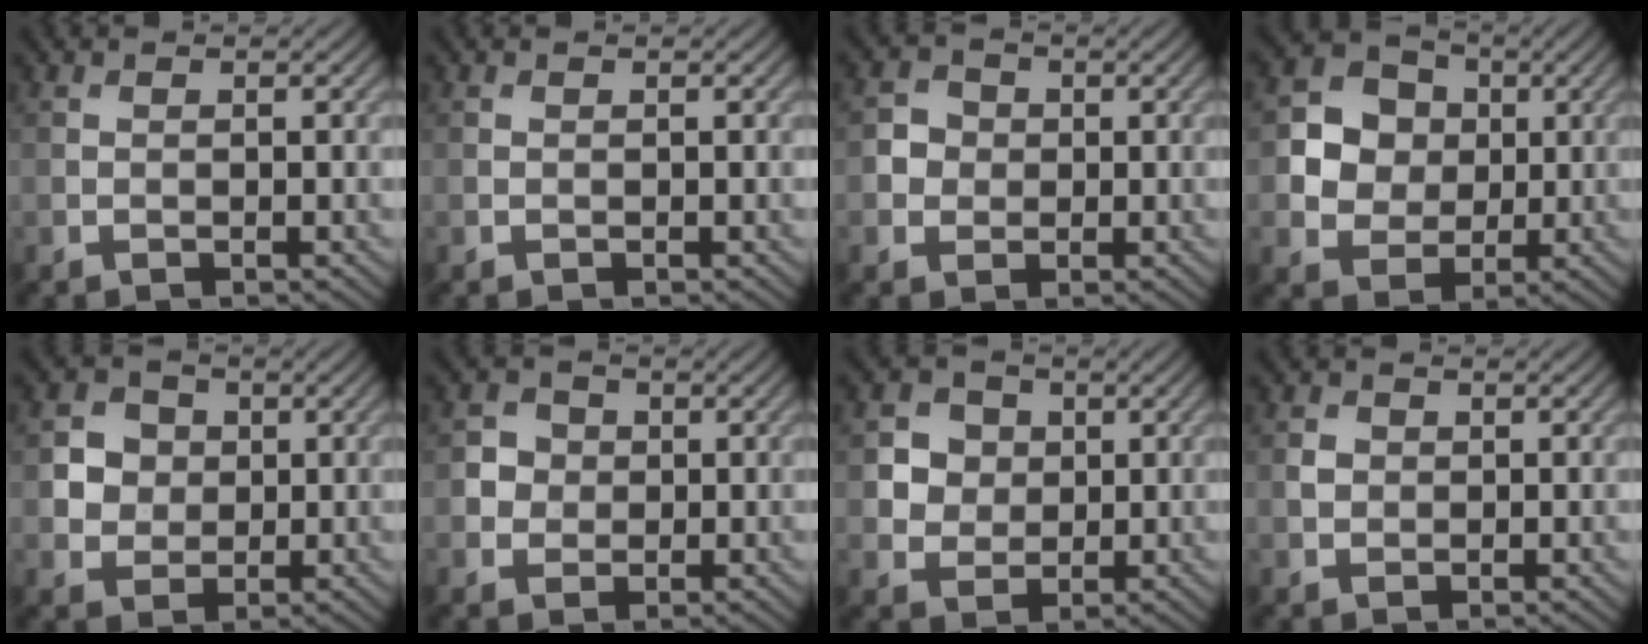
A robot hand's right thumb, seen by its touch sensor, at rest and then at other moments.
{"total": 0.0}
{"total": 2.6, "force": [-0.2, 2.5, 0.9], "torque": [-0.019, 0.000, -0.003]}
{"total": 6.9, "force": [0.8, 6.2, 3.1], "torque": [-0.073, 0.007, -0.001]}
{"total": 4.3, "force": [0.4, 4.0, 1.6], "torque": [-0.039, 0.001, -0.003]}
{"total": 2.9, "force": [0.1, 2.8, 0.9], "torque": [-0.024, 0.000, -0.006]}
{"total": 4.5, "force": [0.9, 4.1, 1.6], "torque": [-0.051, -0.002, 0.008]}
{"total": 1.4, "force": [0.1, 1.3, 0.6], "torque": [-0.012, -0.001, -0.001]}